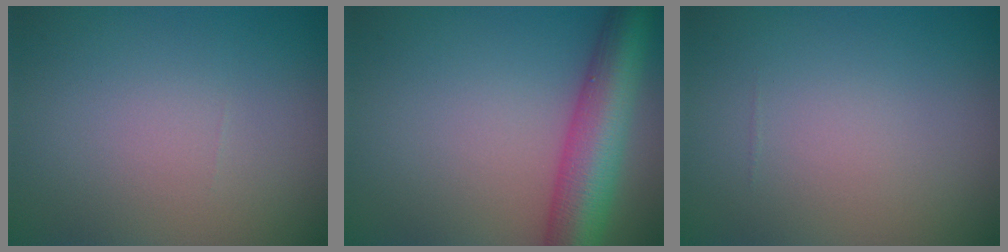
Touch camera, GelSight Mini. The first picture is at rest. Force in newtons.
{"total": 8.1, "press": 8.1, "slide": 0.3}
{"total": 0.0}